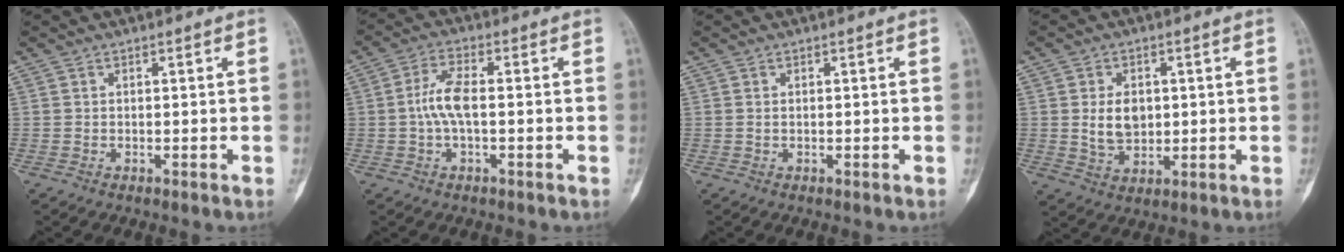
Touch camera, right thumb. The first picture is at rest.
{"total": 6.0, "force": [-0.3, 2.3, 5.6], "torque": [-0.125, 0.016, -0.011]}
{"total": 0.0}
{"total": 6.4, "force": [0.8, 4.5, 4.4], "torque": [-0.063, -0.009, 0.023]}